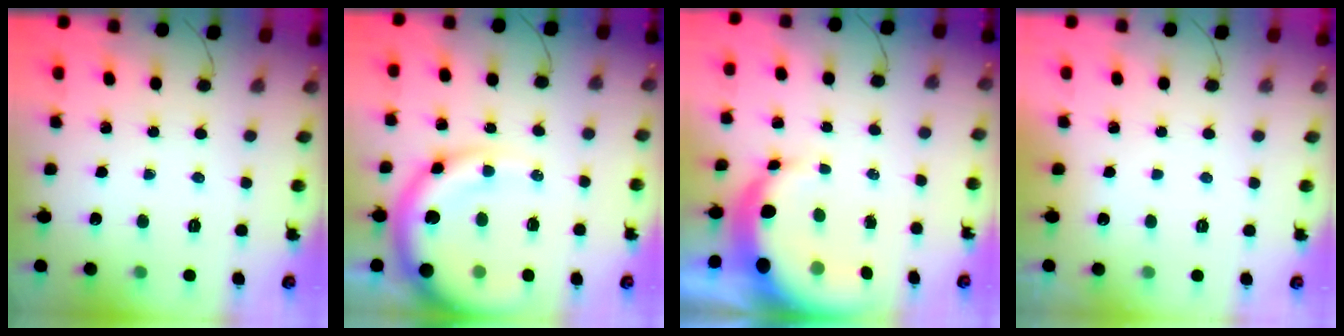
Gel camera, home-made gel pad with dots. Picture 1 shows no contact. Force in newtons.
{"total": 14.4, "press": 14.1, "slide": 3.1}
{"total": 10.0, "press": 9.8, "slide": 1.9}
{"total": 2.8, "press": 2.8, "slide": 0.1}